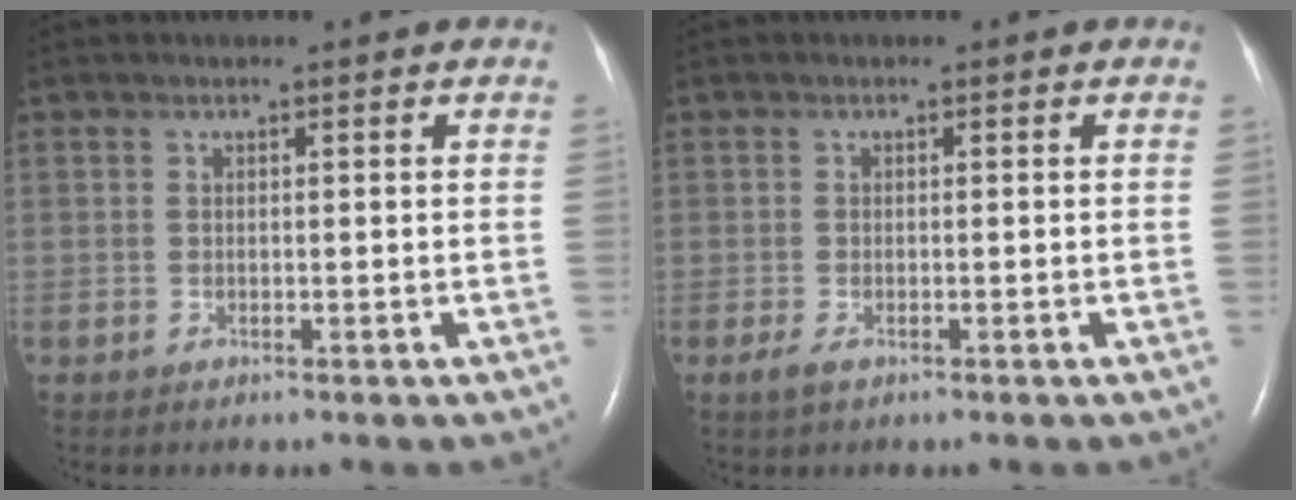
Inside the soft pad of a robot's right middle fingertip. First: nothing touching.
{"total": 1.7, "force": [-0.9, 0.7, 1.2], "torque": [-0.032, -0.003, -0.015]}